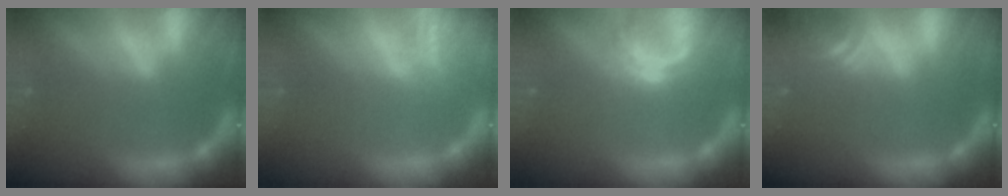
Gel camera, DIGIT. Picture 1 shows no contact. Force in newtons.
{"total": 3.0}
{"total": 2.5}
{"total": 3.0}